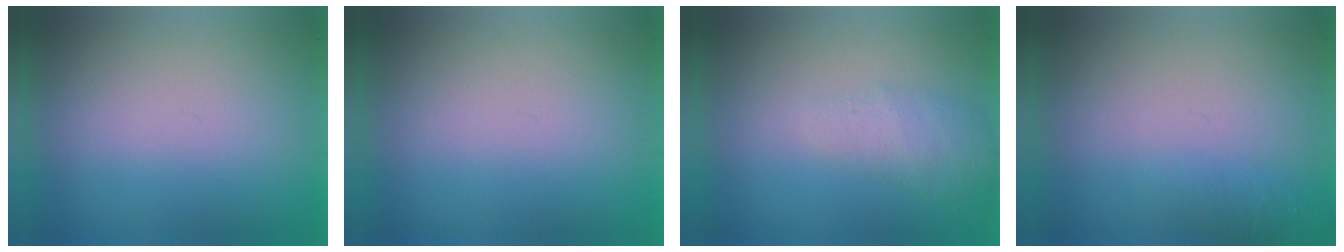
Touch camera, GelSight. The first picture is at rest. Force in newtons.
{"total": 0.0}
{"total": 2.2}
{"total": 1.1}